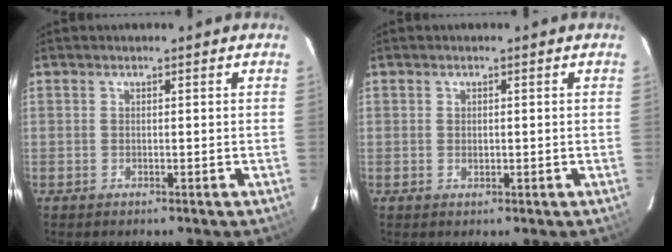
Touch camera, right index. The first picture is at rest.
{"total": 1.0, "force": [0.0, 0.9, 0.4], "torque": [-0.004, 0.000, 0.002]}